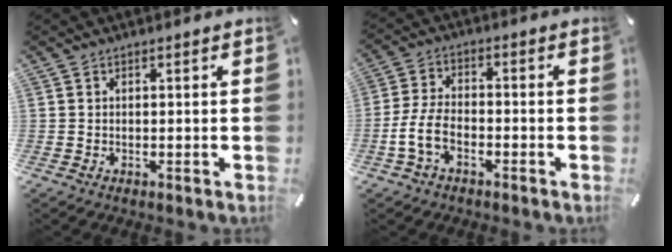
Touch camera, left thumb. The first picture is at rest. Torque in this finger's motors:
{"motor_torque": [-0.09, 0.55, 0.50, 0.46, 0.15]}